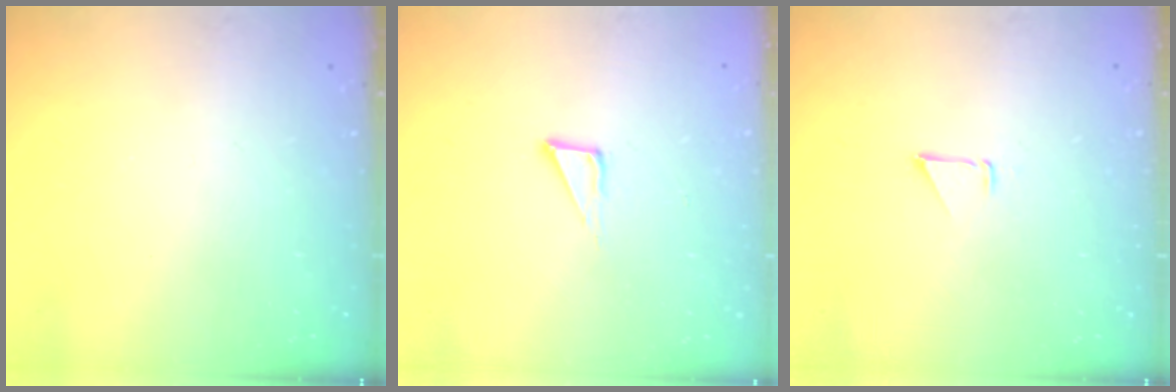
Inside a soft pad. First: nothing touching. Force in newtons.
{"total": 5.3, "press": 5.2, "slide": 0.3}
{"total": 1.9, "press": 1.9, "slide": 0.0}